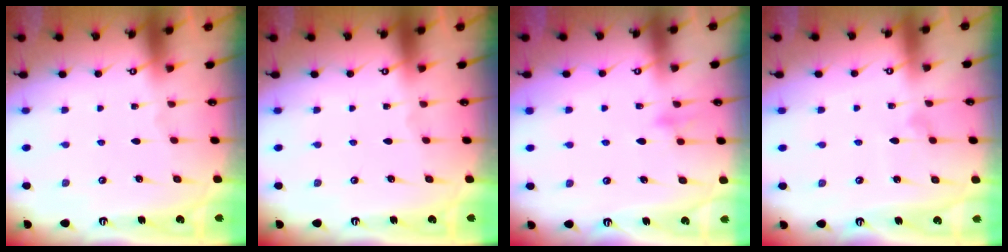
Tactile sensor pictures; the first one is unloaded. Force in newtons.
{"total": 0.0}
{"total": 7.7, "press": 7.7, "slide": 0.5}
{"total": 5.8, "press": 5.8, "slide": 0.5}